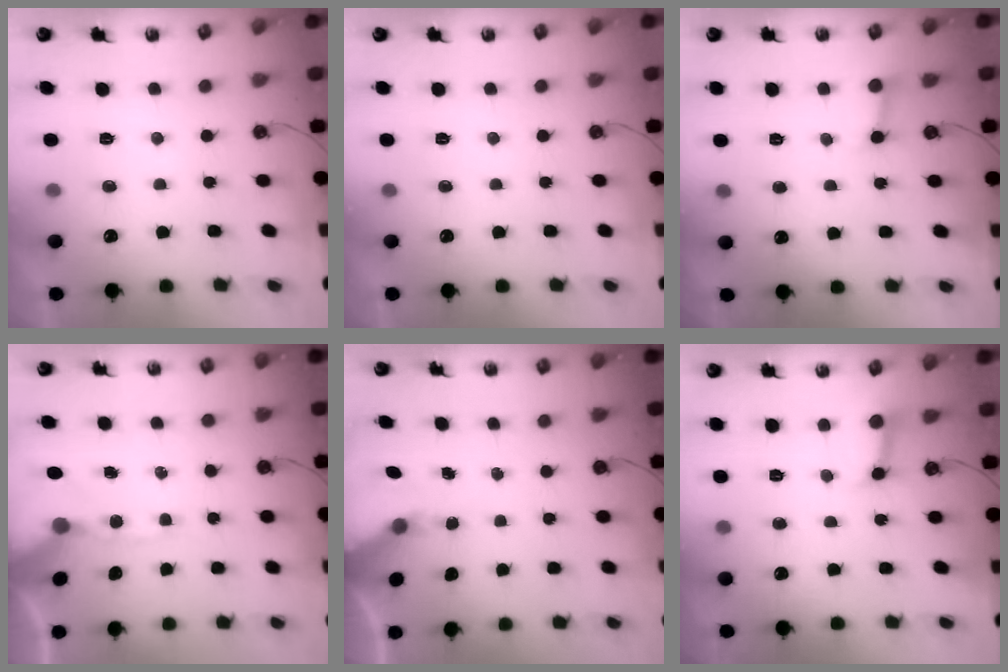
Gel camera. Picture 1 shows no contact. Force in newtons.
{"total": 0.0}
{"total": 2.7, "press": 2.7, "slide": 0.2}
{"total": 12.5, "press": 12.4, "slide": 2.0}
{"total": 6.4, "press": 6.4, "slide": 0.3}
{"total": 7.6, "press": 7.6, "slide": 0.9}